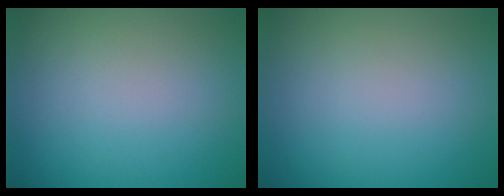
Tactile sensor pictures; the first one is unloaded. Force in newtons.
{"total": 0.0}